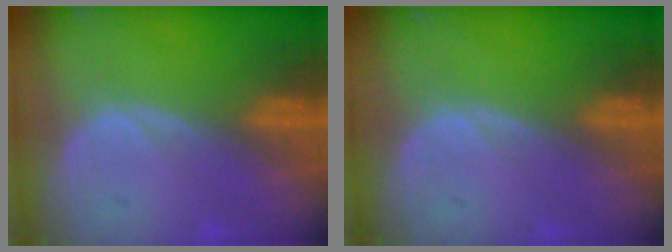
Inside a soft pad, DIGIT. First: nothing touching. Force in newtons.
{"total": 0.0}